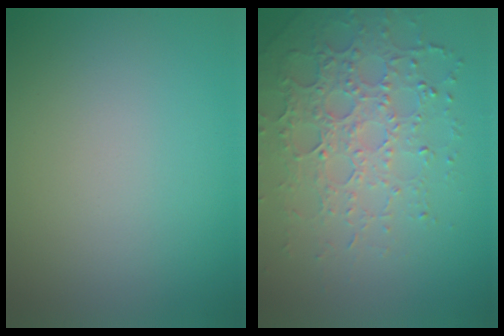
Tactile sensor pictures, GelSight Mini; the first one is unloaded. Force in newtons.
{"total": 4.9, "press": 4.3, "slide": 2.3}